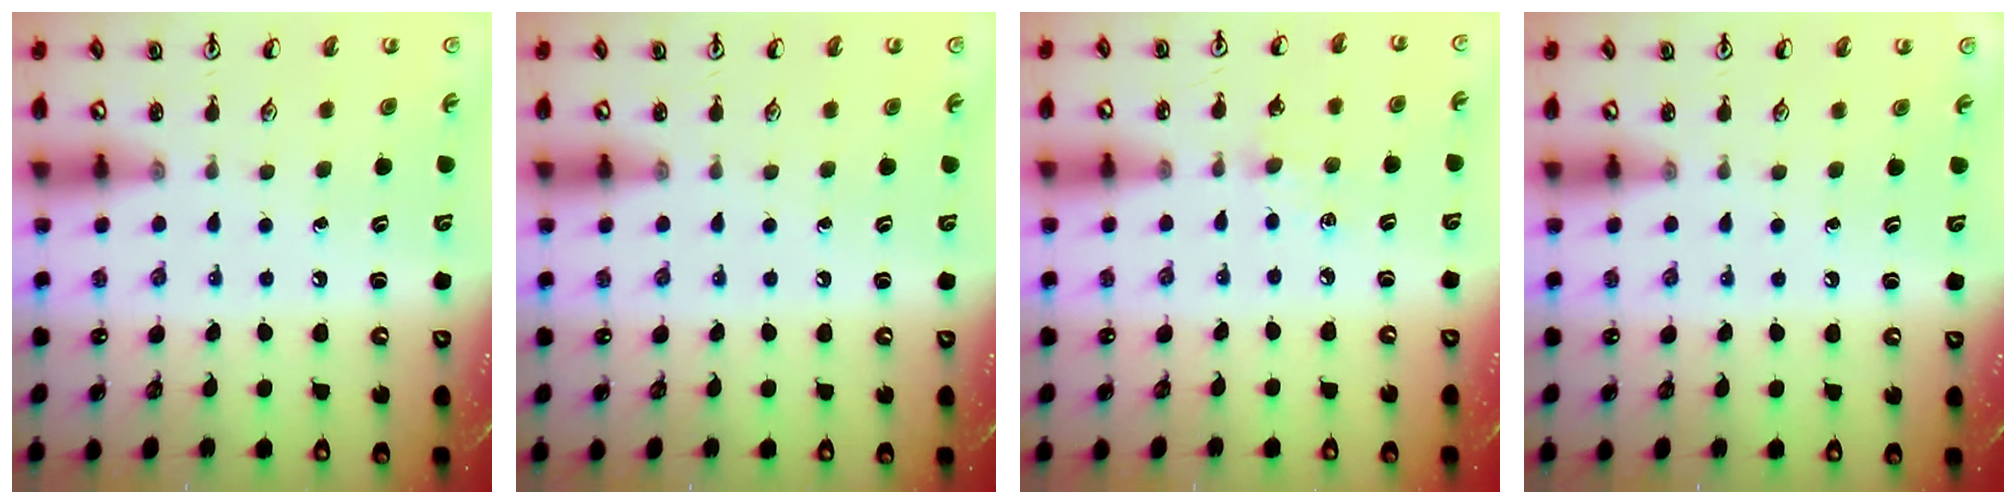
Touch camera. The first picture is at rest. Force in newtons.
{"total": 0.0}
{"total": 5.2, "press": 5.2, "slide": 0.8}
{"total": 0.0}